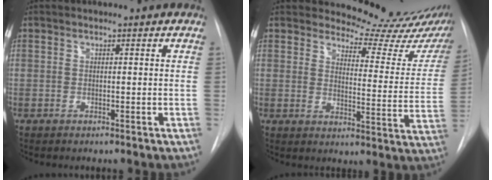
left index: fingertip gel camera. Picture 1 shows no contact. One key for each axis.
{"total": 14.6, "fx": 14.1, "fy": 2.1, "fz": 3.1, "tx": -0.024, "ty": -0.102, "tz": 0.144}